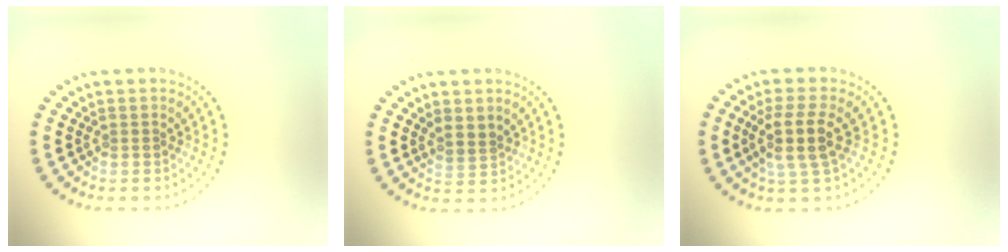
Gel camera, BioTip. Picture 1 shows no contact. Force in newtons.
{"total": 1.2, "press": 0.9, "slide": 0.8}
{"total": 3.5, "press": 3.0, "slide": 1.9}